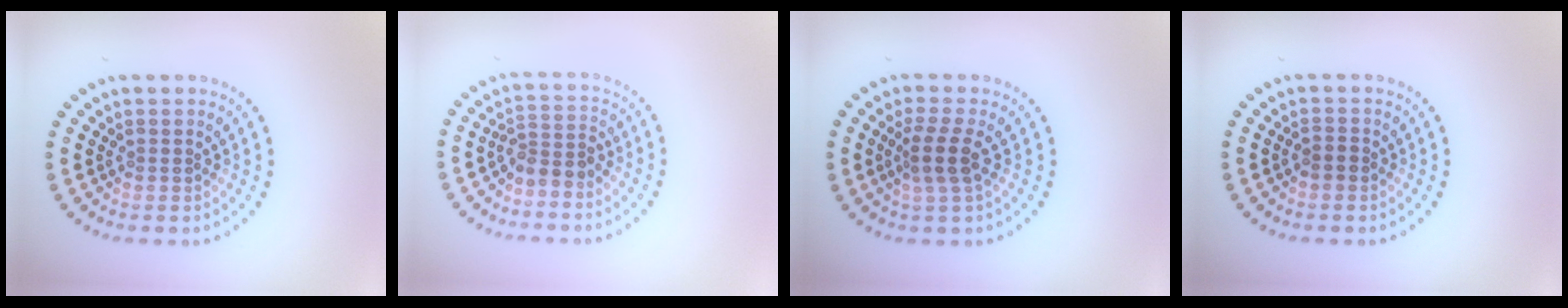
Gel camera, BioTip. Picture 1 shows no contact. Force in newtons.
{"total": 2.3, "press": 1.8, "slide": 1.5}
{"total": 2.5, "press": 2.0, "slide": 1.5}
{"total": 1.1, "press": 0.9, "slide": 0.6}